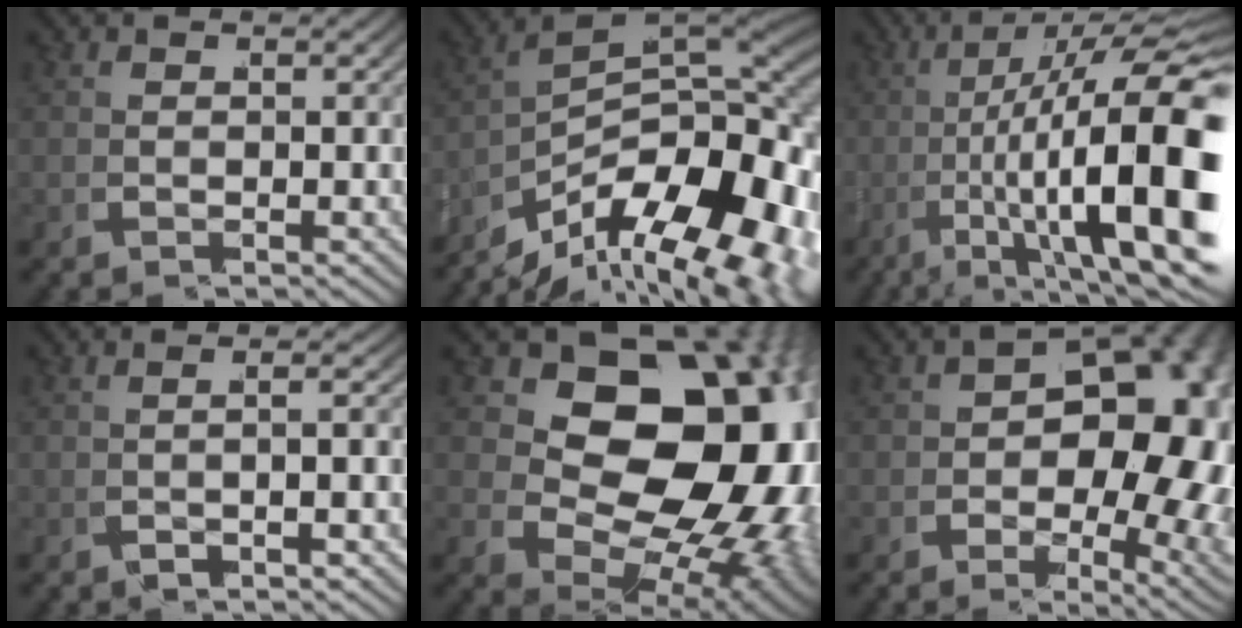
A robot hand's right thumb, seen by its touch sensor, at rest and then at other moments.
{"total": 18.6, "force": [-2.8, 11.1, 14.7], "torque": [-0.207, -0.041, -0.025]}
{"total": 17.7, "force": [-0.8, 8.6, 15.4], "torque": [-0.260, -0.043, 0.019]}
{"total": 2.3, "force": [-0.5, 0.3, 2.2], "torque": [-0.047, 0.011, -0.005]}
{"total": 26.0, "force": [2.5, 17.4, 19.2], "torque": [-0.311, -0.045, 0.059]}
{"total": 14.8, "force": [0.1, 9.6, 11.3], "torque": [-0.147, -0.030, 0.010]}